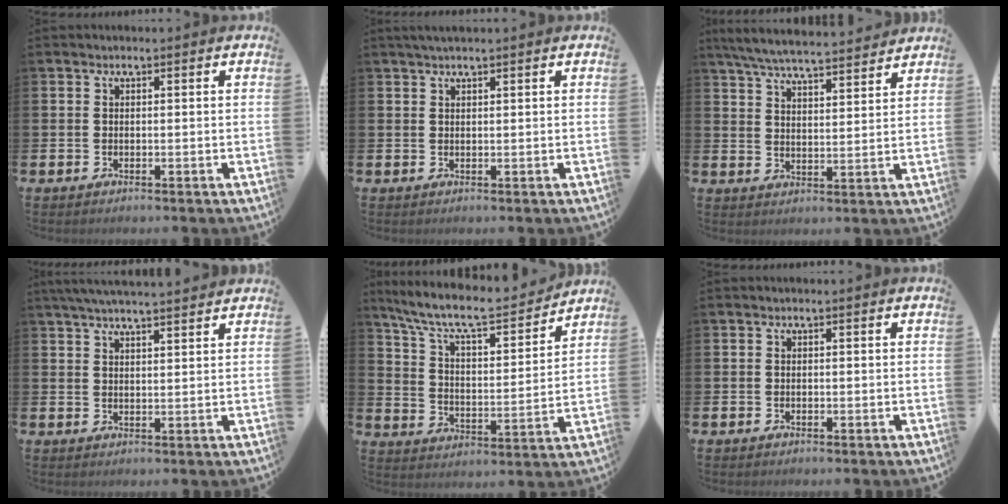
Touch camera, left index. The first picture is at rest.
{"total": 1.3, "force": [1.1, 0.0, 0.8], "torque": [-0.014, 0.002, 0.019]}
{"total": 6.5, "force": [6.3, 0.4, 1.8], "torque": [-0.060, -0.035, 0.112]}
{"total": 4.7, "force": [4.4, 0.0, 1.6], "torque": [-0.040, -0.013, 0.080]}
{"total": 9.6, "force": [8.5, 1.9, 4.0], "torque": [-0.110, -0.056, 0.142]}
{"total": 0.0}